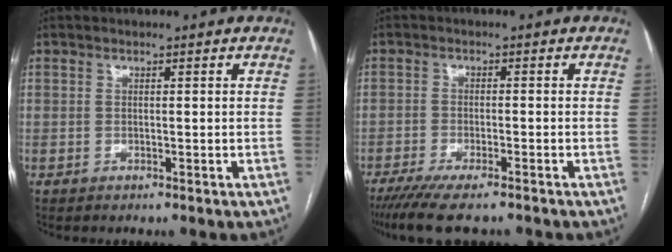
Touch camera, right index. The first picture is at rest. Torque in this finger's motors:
{"motor_torque": [0.99, -1.10, 0.43, 0.13]}